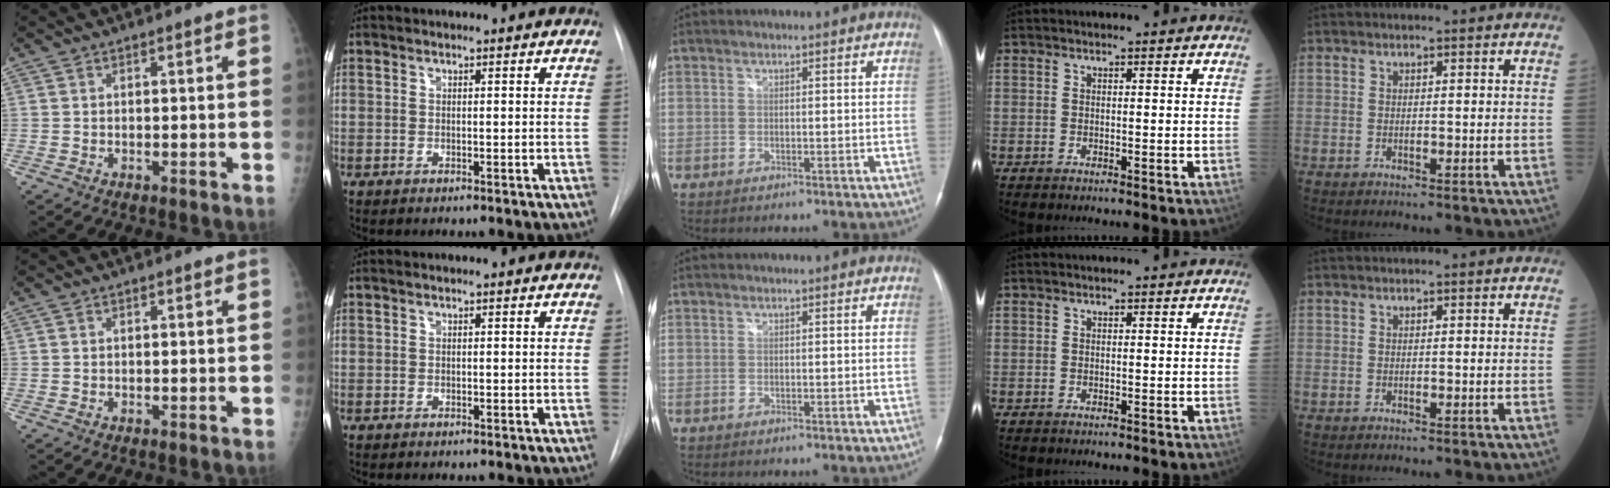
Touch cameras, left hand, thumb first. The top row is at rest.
{}